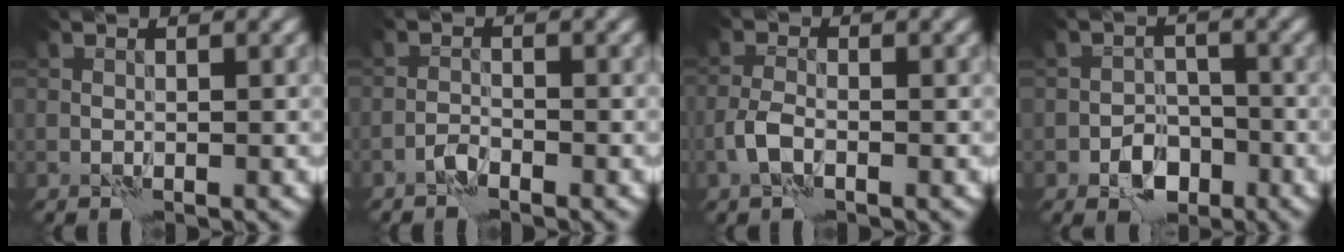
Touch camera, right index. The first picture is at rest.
{"total": 1.2, "force": [-1.1, 0.2, 0.5], "torque": [-0.009, 0.007, -0.025]}
{"total": 2.1, "force": [-1.1, 1.0, 1.6], "torque": [-0.036, 0.004, -0.029]}
{"total": 3.8, "force": [-2.1, 2.5, 2.0], "torque": [-0.022, 0.001, -0.040]}